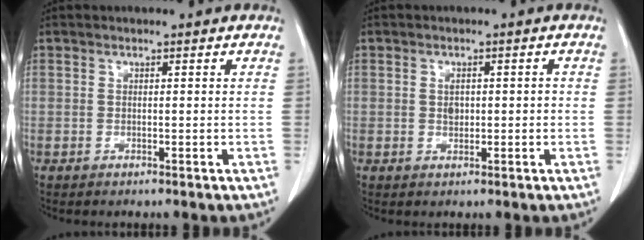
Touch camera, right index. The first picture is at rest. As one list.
[{"total": 2.1, "force": [0.0, 1.3, 1.6], "torque": [-0.029, 0.004, 0.004]}]